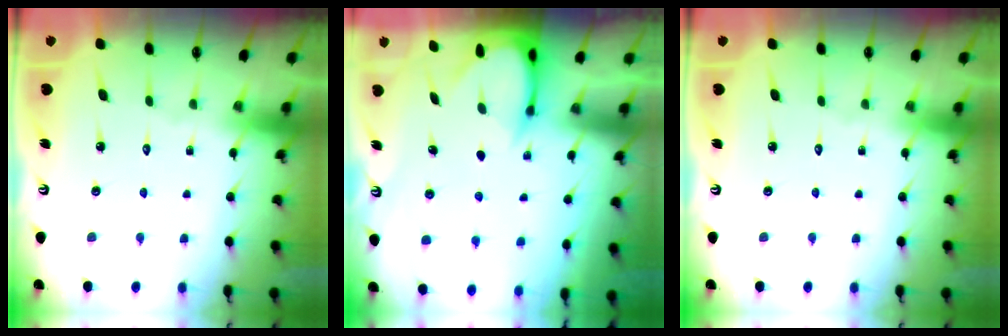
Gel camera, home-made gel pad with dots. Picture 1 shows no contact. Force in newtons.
{"total": 3.3, "press": 3.3, "slide": 0.3}
{"total": 0.0}